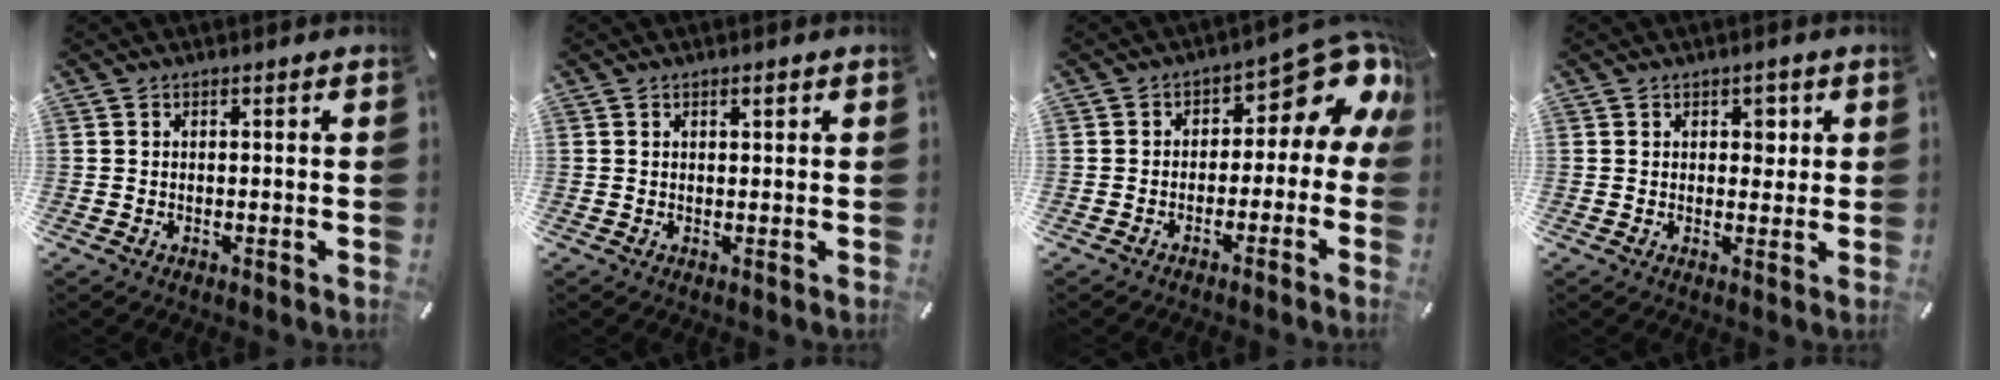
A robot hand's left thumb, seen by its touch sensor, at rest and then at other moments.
{"total": 1.4, "force": [0.6, 0.6, 1.0], "torque": [-0.021, 0.003, 0.010]}
{"total": 10.5, "force": [5.0, 5.4, 7.5], "torque": [-0.085, -0.050, 0.079]}
{"total": 3.2, "force": [1.1, 2.4, 1.9], "torque": [-0.009, -0.006, 0.009]}